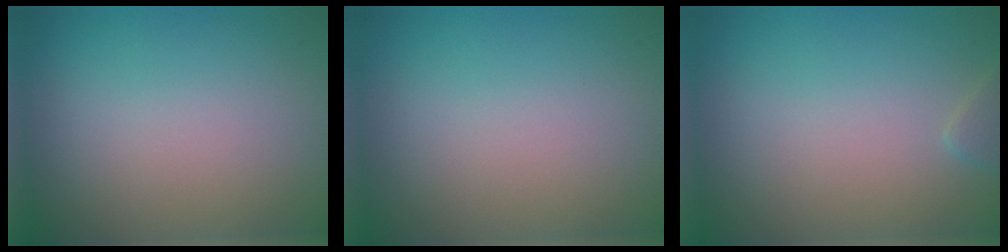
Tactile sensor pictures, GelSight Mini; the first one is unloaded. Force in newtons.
{"total": 0.0}
{"total": 0.7, "press": 0.7, "slide": 0.0}